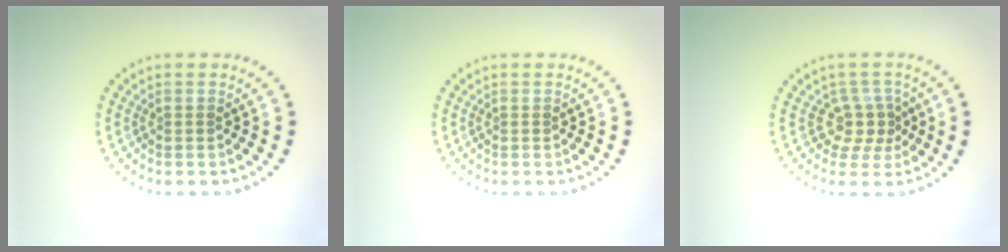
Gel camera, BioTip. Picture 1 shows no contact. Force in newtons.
{"total": 0.0}
{"total": 2.7, "press": 2.0, "slide": 1.8}